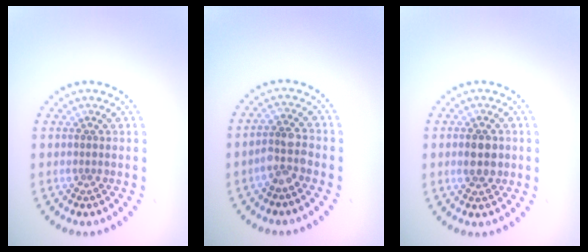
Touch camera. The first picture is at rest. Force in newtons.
{"total": 2.6, "press": 2.2, "slide": 1.3}
{"total": 2.9, "press": 2.9, "slide": 0.0}